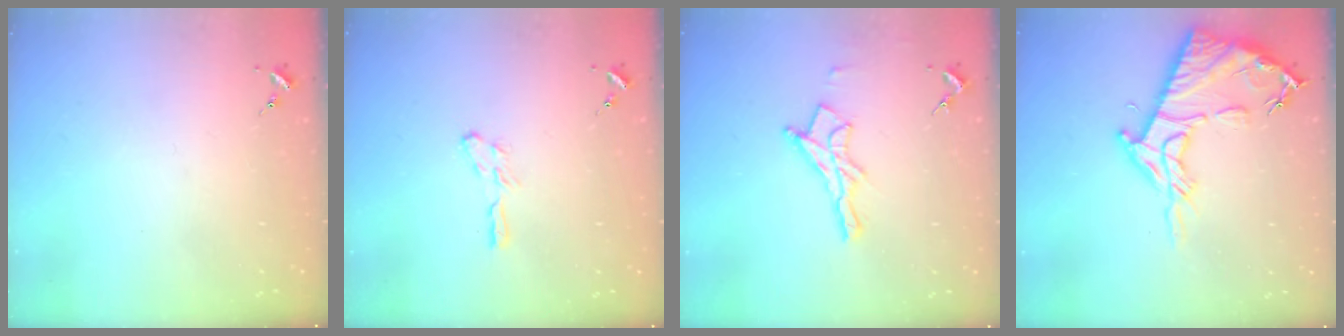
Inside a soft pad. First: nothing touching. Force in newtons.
{"total": 4.7, "press": 4.7, "slide": 0.3}
{"total": 11.7, "press": 11.7, "slide": 0.8}
{"total": 16.5, "press": 16.5, "slide": 1.1}